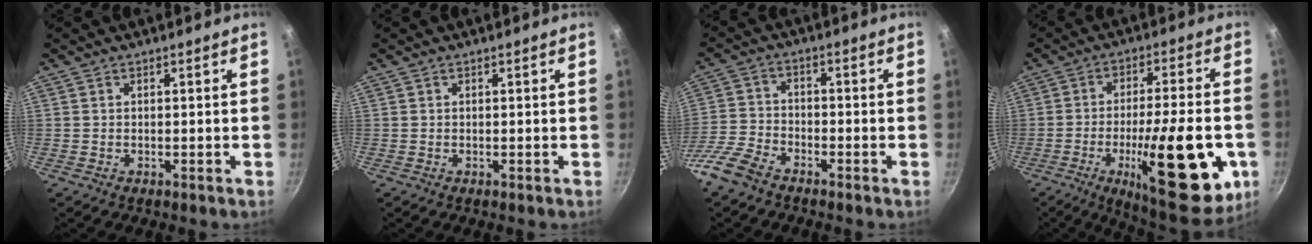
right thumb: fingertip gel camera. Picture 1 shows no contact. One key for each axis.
{"total": 0.0}
{"total": 7.2, "fx": -5.4, "fy": 3.5, "fz": 3.2, "tx": -0.069, "ty": 0.032, "tz": -0.121}
{"total": 23.8, "fx": -7.1, "fy": 7.1, "fz": 21.6, "tx": -0.283, "ty": 0.009, "tz": -0.098}